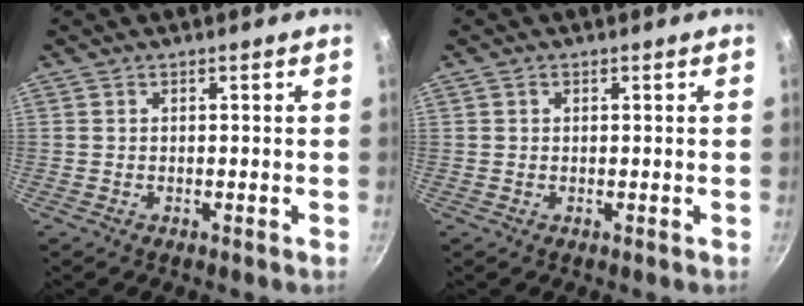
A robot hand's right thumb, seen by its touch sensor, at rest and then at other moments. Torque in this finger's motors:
{"motor_torque": [-0.17, -0.36, -0.30, -0.08, -0.03]}